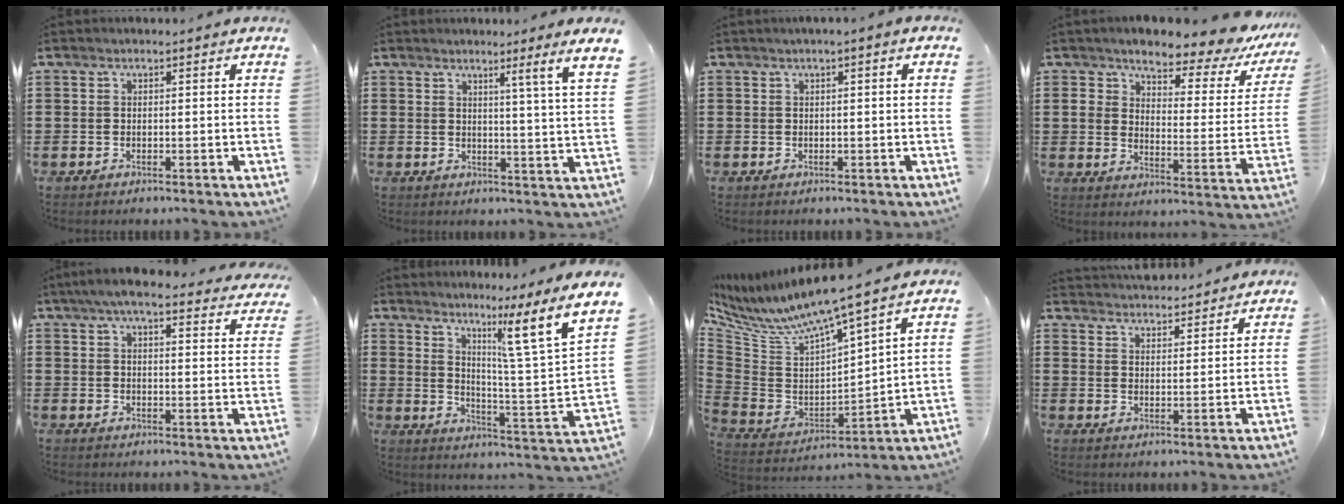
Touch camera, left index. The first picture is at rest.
{"total": 3.8, "force": [2.5, -2.1, 1.9], "torque": [-0.028, -0.036, 0.031]}
{"total": 0.6, "force": [-0.1, 0.2, 0.5], "torque": [-0.011, 0.000, -0.002]}
{"total": 7.0, "force": [5.9, 1.6, 3.4], "torque": [-0.089, -0.036, 0.097]}
{"total": 6.1, "force": [5.4, 0.9, 2.7], "torque": [-0.069, -0.013, 0.099]}
{"total": 10.1, "force": [6.2, -1.0, 7.9], "torque": [-0.131, -0.059, 0.082]}
{"total": 7.3, "force": [5.8, 0.0, 4.4], "torque": [-0.112, -0.053, 0.093]}
{"total": 3.9, "force": [3.9, 0.0, -0.2], "torque": [-0.010, -0.018, 0.071]}